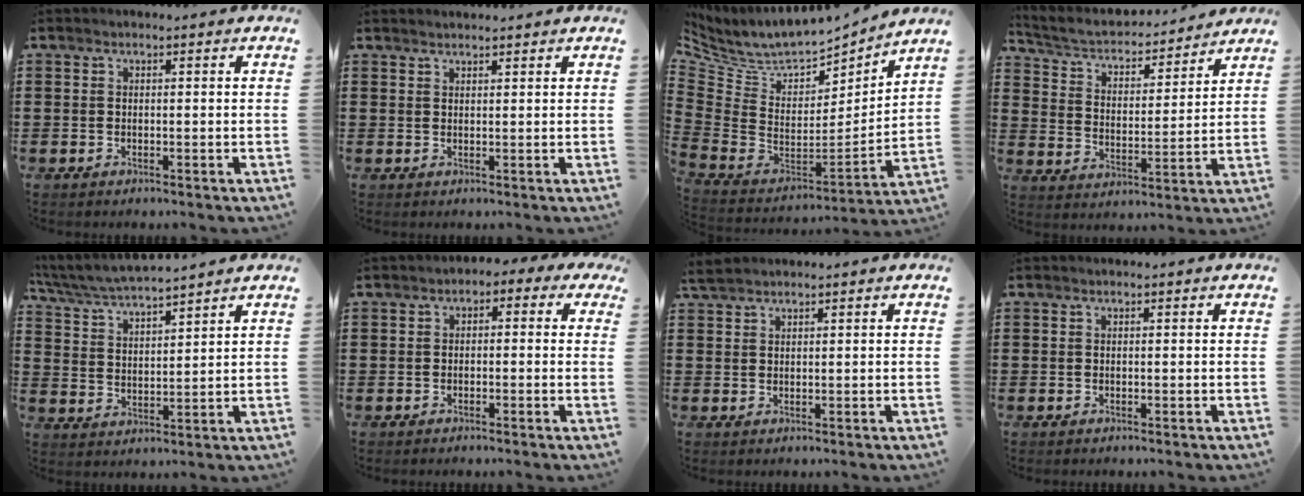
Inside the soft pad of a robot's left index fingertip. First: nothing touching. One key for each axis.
{"total": 1.1, "fx": 1.1, "fy": 0.1, "fz": 0.1, "tx": -0.003, "ty": -0.001, "tz": 0.022}
{"total": 6.3, "fx": 5.9, "fy": 1.8, "fz": 1.0, "tx": -0.063, "ty": -0.061, "tz": 0.100}
{"total": 3.9, "fx": 3.6, "fy": 1.2, "fz": 1.1, "tx": -0.042, "ty": -0.029, "tz": 0.054}
{"total": 5.5, "fx": 5.2, "fy": 0.0, "fz": 1.5, "tx": -0.052, "ty": -0.029, "tz": 0.090}
{"total": 1.7, "fx": -1.4, "fy": 0.7, "fz": 0.6, "tx": -0.015, "ty": 0.008, "tz": -0.032}
{"total": 2.0, "fx": 1.8, "fy": 0.5, "fz": 0.7, "tx": -0.019, "ty": 0.003, "tz": 0.036}
{"total": 0.0}